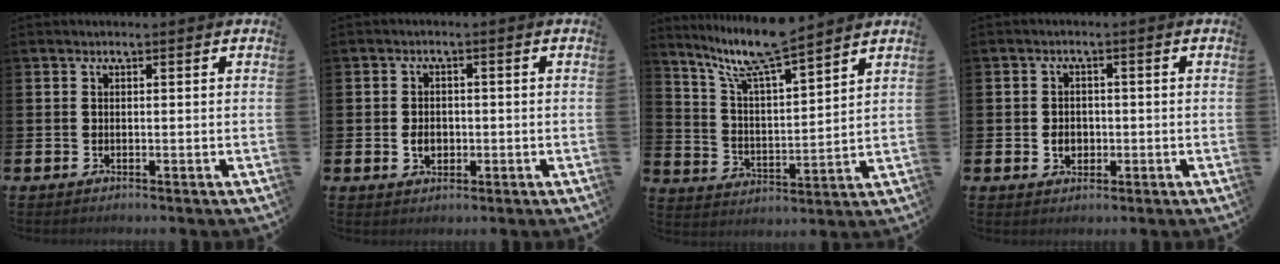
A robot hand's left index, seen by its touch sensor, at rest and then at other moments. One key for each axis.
{"total": 2.6, "fx": -0.4, "fy": 2.0, "fz": 1.7, "tx": -0.016, "ty": -0.003, "tz": -0.015}
{"total": 10.0, "fx": 8.9, "fy": 1.1, "fz": 4.4, "tx": -0.117, "ty": -0.045, "tz": 0.159}
{"total": 2.5, "fx": -0.4, "fy": 2.0, "fz": 1.4, "tx": -0.012, "ty": -0.001, "tz": -0.014}